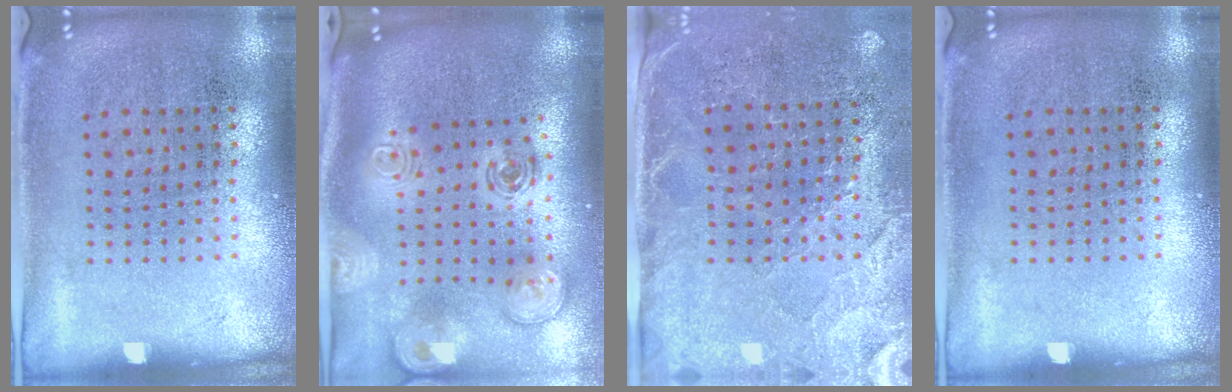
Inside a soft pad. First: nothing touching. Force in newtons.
{"total": 3.0, "press": 2.1, "slide": 2.1}
{"total": 2.8, "press": 2.6, "slide": 1.1}
{"total": 0.0}